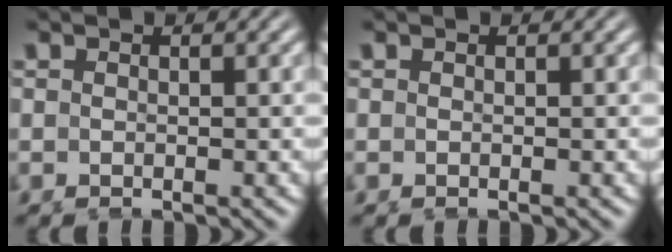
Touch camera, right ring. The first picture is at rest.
{"total": 0.0}